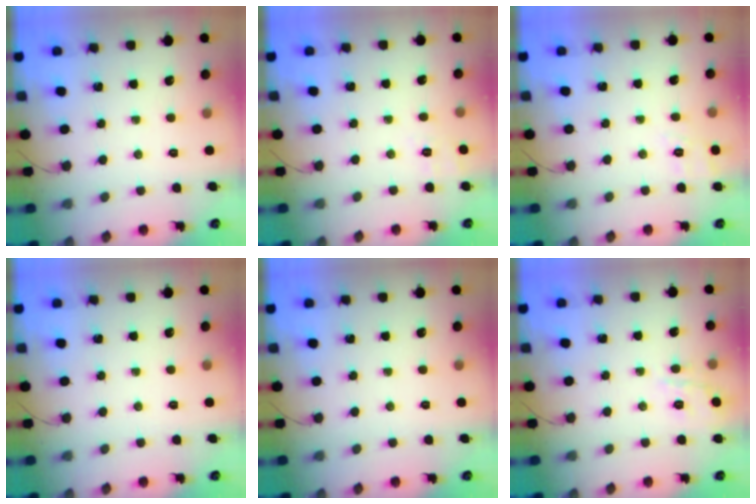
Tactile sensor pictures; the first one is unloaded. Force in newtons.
{"total": 2.5, "press": 1.1, "slide": 2.2}
{"total": 3.4, "press": 3.0, "slide": 1.7}
{"total": 0.0}
{"total": 0.0}
{"total": 8.4, "press": 8.4, "slide": 0.7}